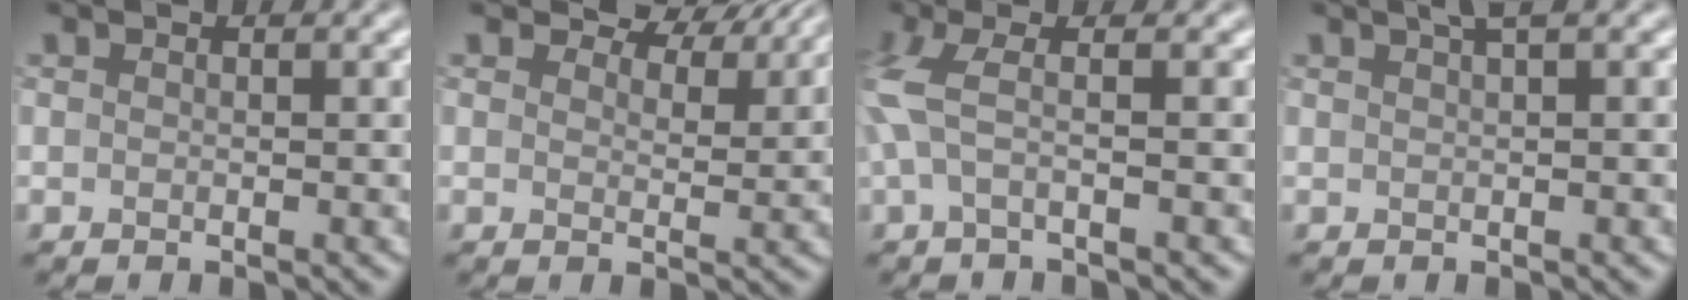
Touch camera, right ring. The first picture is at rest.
{"total": 5.3, "force": [4.4, 1.9, 2.2], "torque": [-0.039, 0.000, 0.056]}
{"total": 3.6, "force": [0.3, 0.9, 3.5], "torque": [-0.084, 0.004, -0.002]}
{"total": 1.8, "force": [1.1, 0.3, 1.3], "torque": [-0.014, 0.004, 0.016]}